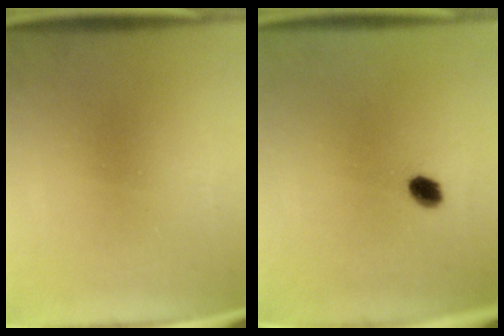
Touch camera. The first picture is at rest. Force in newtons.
{"total": 2.9}